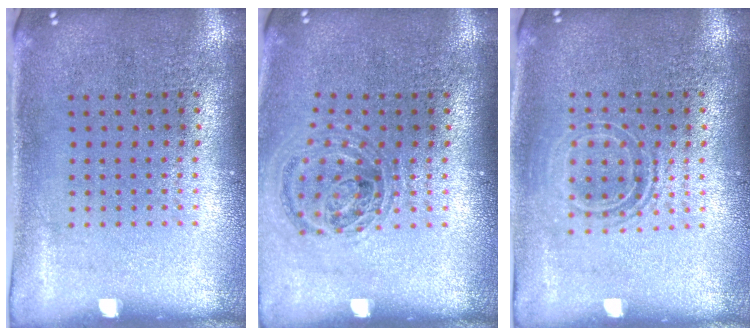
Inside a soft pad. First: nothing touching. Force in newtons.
{"total": 0.9, "press": 0.9, "slide": 0.3}
{"total": 1.5, "press": 1.2, "slide": 0.9}